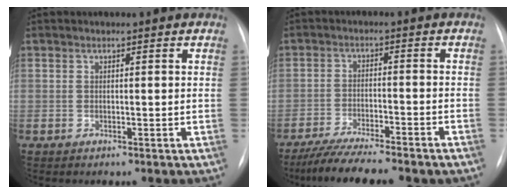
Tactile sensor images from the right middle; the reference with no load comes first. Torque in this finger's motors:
{"motor_torque": [0.40, -0.42, 0.22, 0.07]}